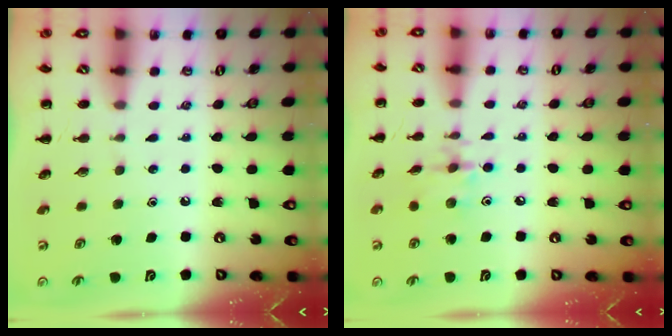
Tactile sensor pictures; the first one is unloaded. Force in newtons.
{"total": 5.9, "press": 5.9, "slide": 0.6}